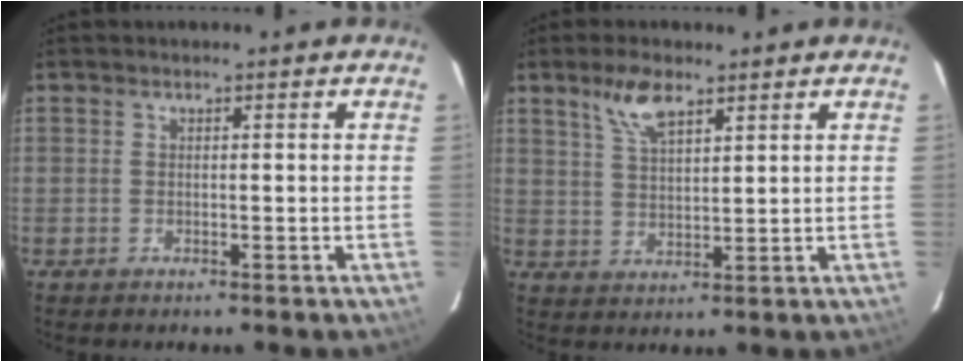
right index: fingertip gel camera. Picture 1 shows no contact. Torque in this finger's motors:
{"motor_torque": [0.20, 0.01, 0.34, 0.07]}